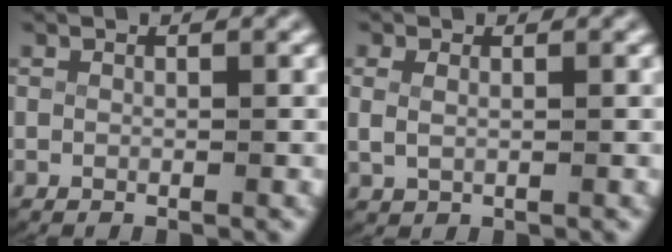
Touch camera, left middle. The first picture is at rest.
{"total": 1.6, "force": [0.5, 1.2, 1.0], "torque": [-0.034, -0.006, 0.018]}